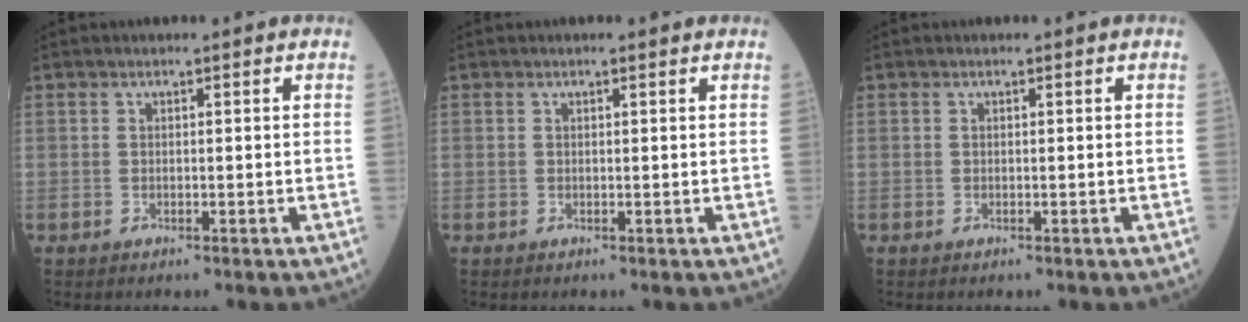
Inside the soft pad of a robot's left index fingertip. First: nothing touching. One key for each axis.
{"total": 0.7, "fx": 0.6, "fy": 0.0, "fz": 0.2, "tx": -0.011, "ty": 0.002, "tz": 0.007}
{"total": 0.0}